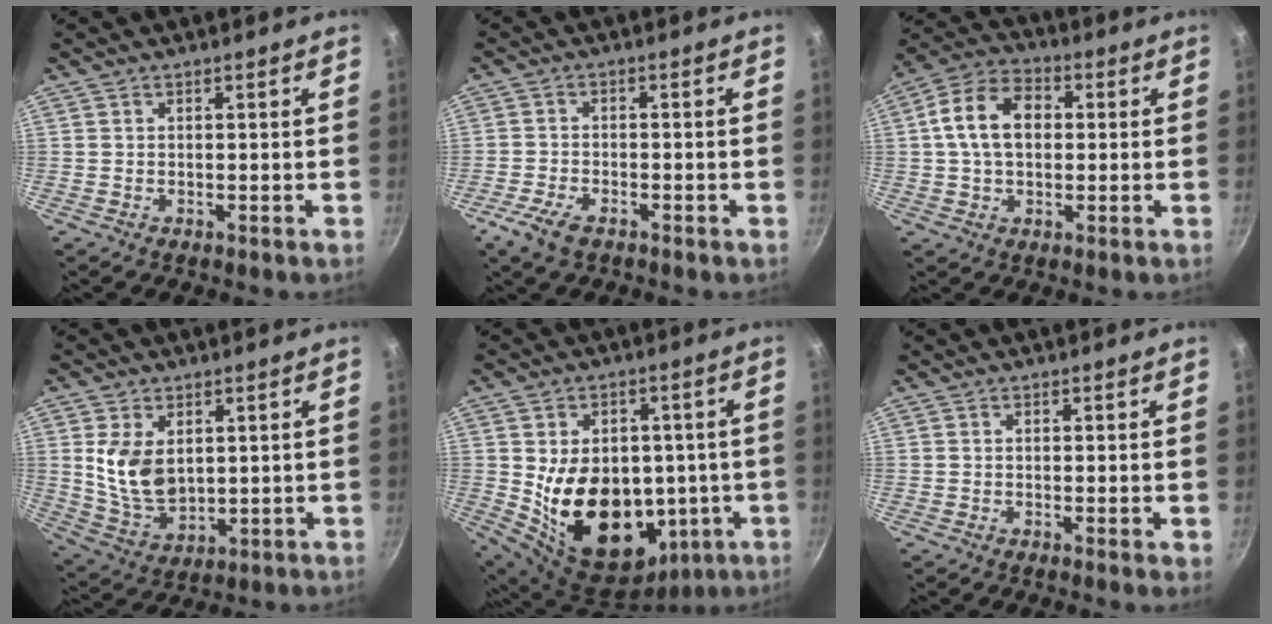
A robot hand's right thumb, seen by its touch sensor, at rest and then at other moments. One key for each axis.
{"total": 5.4, "fx": -3.3, "fy": 2.3, "fz": 3.5, "tx": -0.084, "ty": 0.012, "tz": -0.066}
{"total": 12.1, "fx": 1.4, "fy": 8.4, "fz": 8.5, "tx": -0.131, "ty": 0.023, "tz": 0.009}
{"total": 10.8, "fx": 2.3, "fy": 7.1, "fz": 7.8, "tx": -0.136, "ty": -0.026, "tz": 0.059}
{"total": 21.6, "fx": -1.4, "fy": 15.6, "fz": 14.8, "tx": -0.216, "ty": 0.001, "tz": 0.006}
{"total": 1.1, "fx": -0.2, "fy": 0.1, "fz": 1.1, "tx": -0.015, "ty": -0.004, "tz": -0.006}